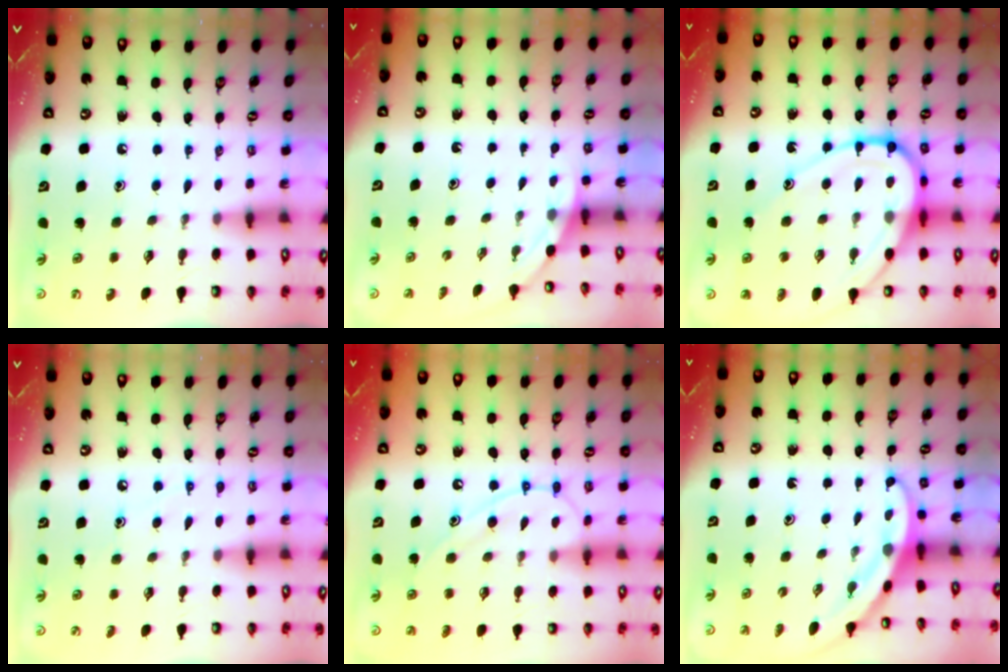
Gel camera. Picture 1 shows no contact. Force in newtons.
{"total": 1.7, "press": 1.7, "slide": 0.0}
{"total": 16.7, "press": 16.6, "slide": 1.5}
{"total": 5.9, "press": 5.9, "slide": 0.8}
{"total": 12.6, "press": 12.6, "slide": 1.1}
{"total": 3.3, "press": 3.3, "slide": 0.2}